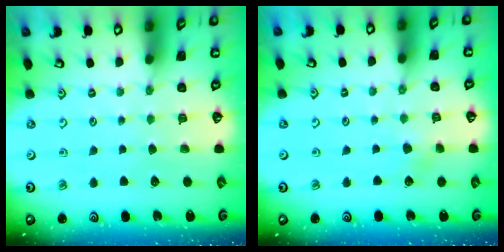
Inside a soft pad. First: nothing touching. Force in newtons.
{"total": 3.6, "press": 3.6, "slide": 0.3}